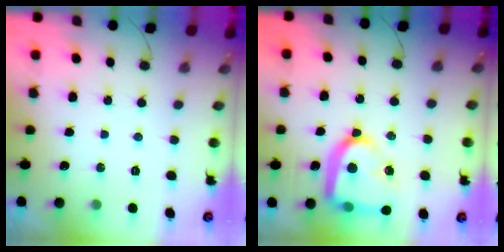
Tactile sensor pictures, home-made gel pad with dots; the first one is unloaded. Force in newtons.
{"total": 19.0, "press": 18.9, "slide": 1.7}